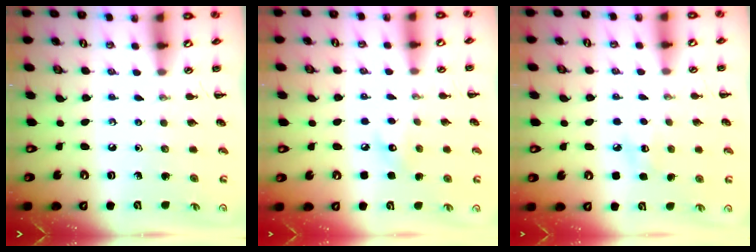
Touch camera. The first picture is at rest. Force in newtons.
{"total": 5.9, "press": 5.7, "slide": 1.2}
{"total": 6.4, "press": 6.1, "slide": 1.8}